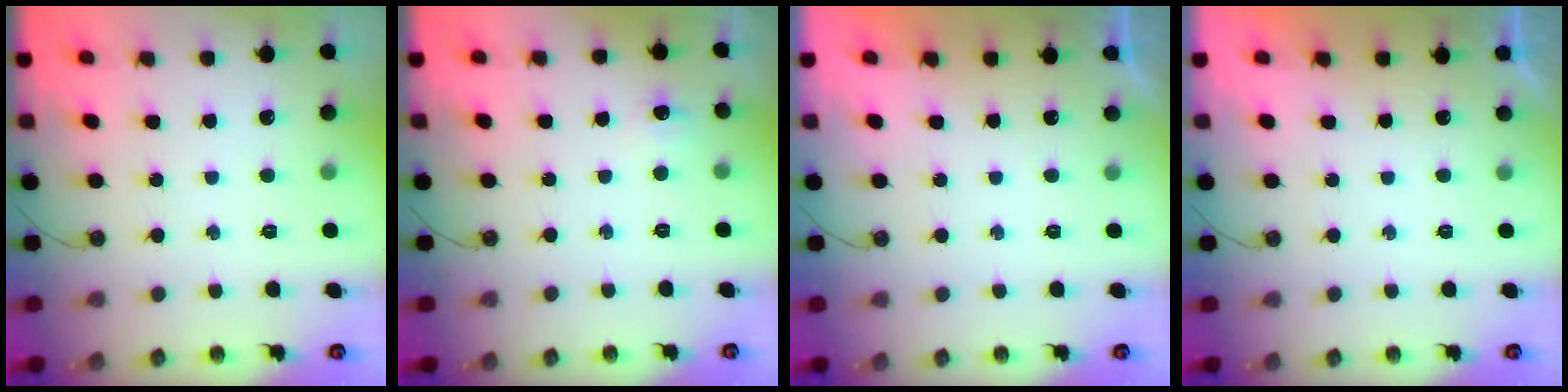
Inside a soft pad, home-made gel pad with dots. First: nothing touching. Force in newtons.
{"total": 3.9, "press": 3.8, "slide": 0.5}
{"total": 0.0}
{"total": 0.0}